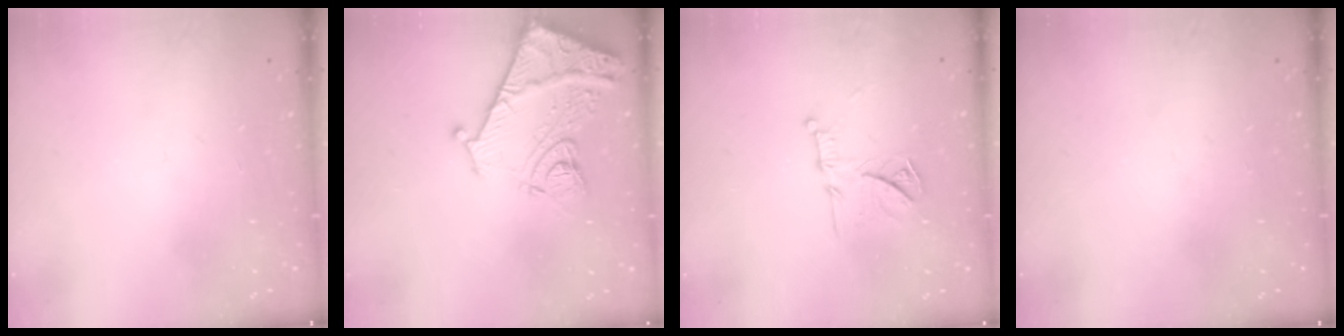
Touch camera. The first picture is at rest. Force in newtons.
{"total": 17.2, "press": 17.1, "slide": 2.0}
{"total": 12.5, "press": 12.5, "slide": 0.8}
{"total": 0.0}